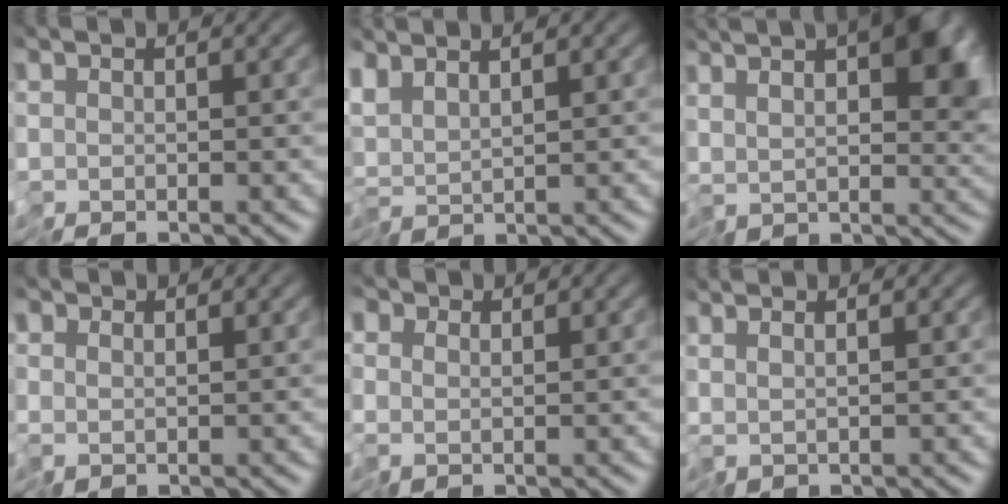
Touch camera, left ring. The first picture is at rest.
{"total": 2.3, "force": [1.9, 0.3, 1.3], "torque": [-0.033, 0.006, 0.041]}
{"total": 9.2, "force": [3.8, 3.7, 7.5], "torque": [-0.119, 0.007, 0.069]}
{"total": 0.8, "force": [0.6, 0.5, 0.1], "torque": [-0.002, 0.003, 0.010]}
{"total": 2.0, "force": [1.0, 1.6, 0.7], "torque": [-0.021, 0.010, 0.014]}
{"total": 0.9, "force": [0.7, -0.5, 0.3], "torque": [-0.008, 0.004, 0.017]}